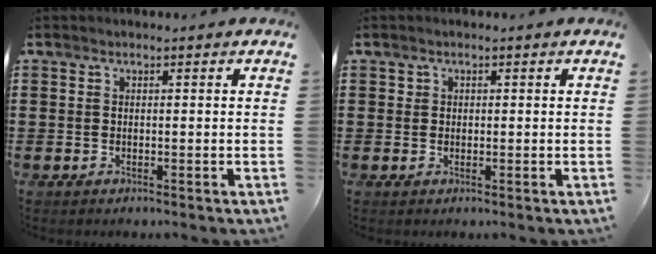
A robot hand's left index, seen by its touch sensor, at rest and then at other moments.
{"total": 0.8, "force": [0.2, 0.7, 0.1], "torque": [0.003, 0.001, 0.003]}